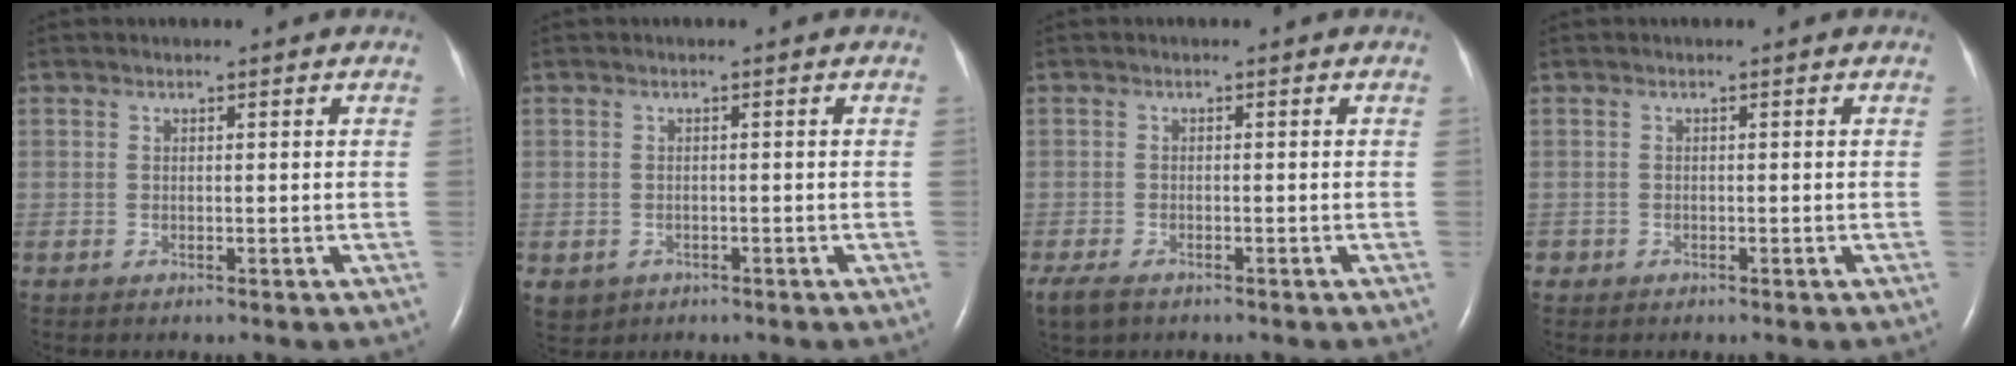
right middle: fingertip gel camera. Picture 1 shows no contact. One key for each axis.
{"total": 3.0, "fx": -1.4, "fy": 2.5, "fz": 0.6, "tx": -0.007, "ty": 0.002, "tz": -0.016}
{"total": 5.0, "fx": -3.6, "fy": 2.3, "fz": 2.6, "tx": -0.056, "ty": -0.012, "tz": -0.059}
{"total": 0.7, "fx": -0.4, "fy": 0.5, "fz": 0.0, "tx": -0.006, "ty": 0.003, "tz": -0.008}